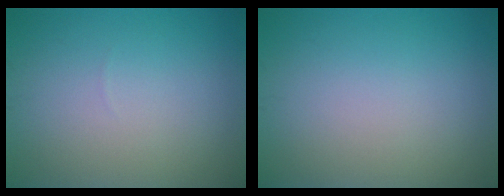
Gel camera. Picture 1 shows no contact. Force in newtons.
{"total": 0.0}